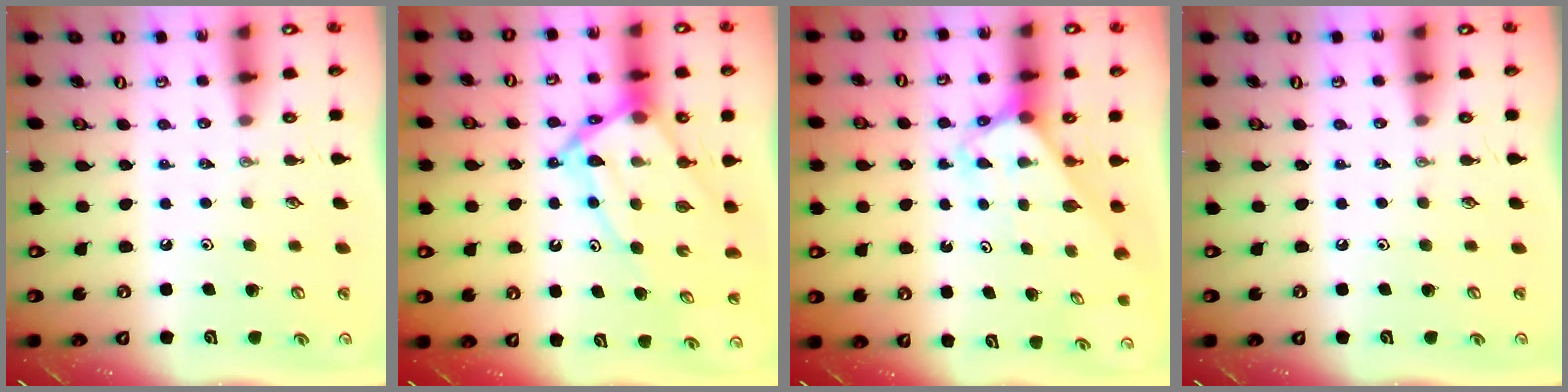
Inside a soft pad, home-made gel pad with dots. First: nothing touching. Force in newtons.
{"total": 13.7, "press": 13.6, "slide": 1.1}
{"total": 2.6, "press": 2.6, "slide": 0.2}
{"total": 0.0}